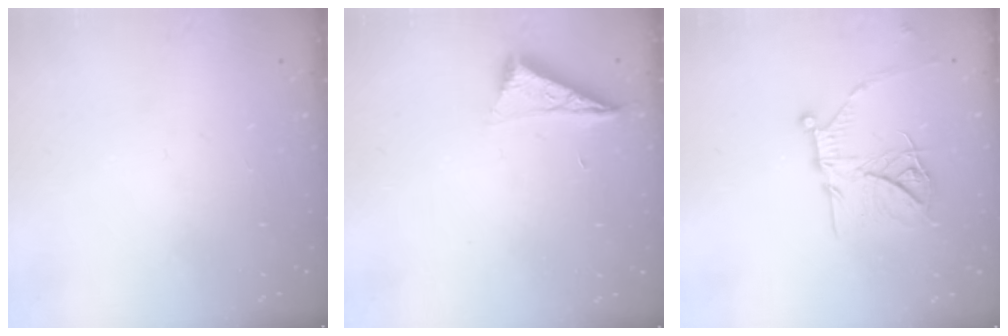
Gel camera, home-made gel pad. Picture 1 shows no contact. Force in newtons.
{"total": 7.1, "press": 7.1, "slide": 0.5}
{"total": 17.1, "press": 17.0, "slide": 1.5}